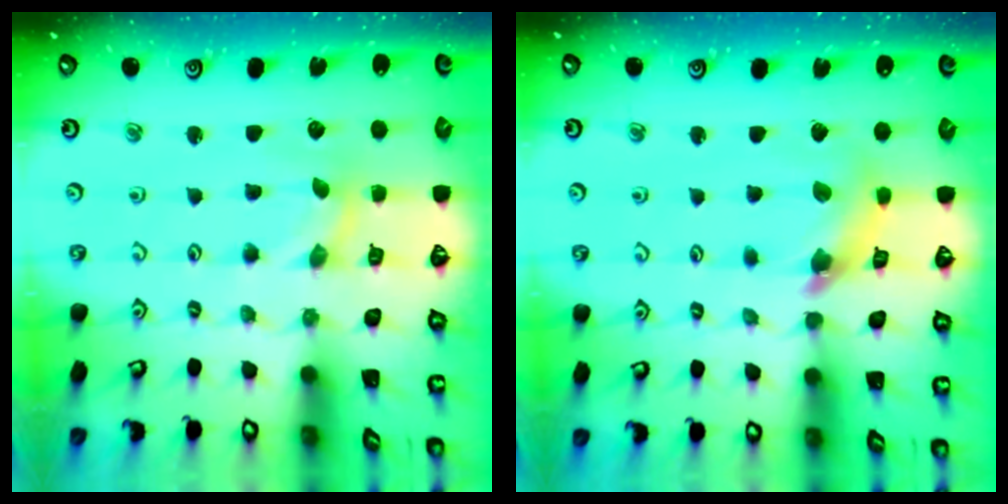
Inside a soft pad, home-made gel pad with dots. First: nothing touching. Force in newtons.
{"total": 7.2, "press": 7.2, "slide": 0.8}